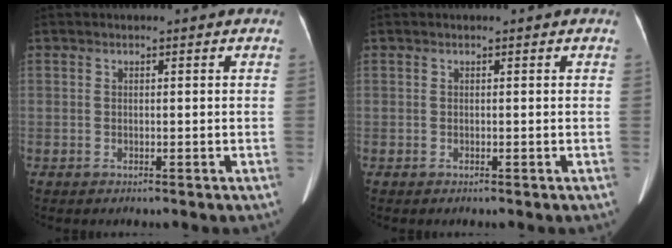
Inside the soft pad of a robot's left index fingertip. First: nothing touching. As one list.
[{"total": 0.0}]